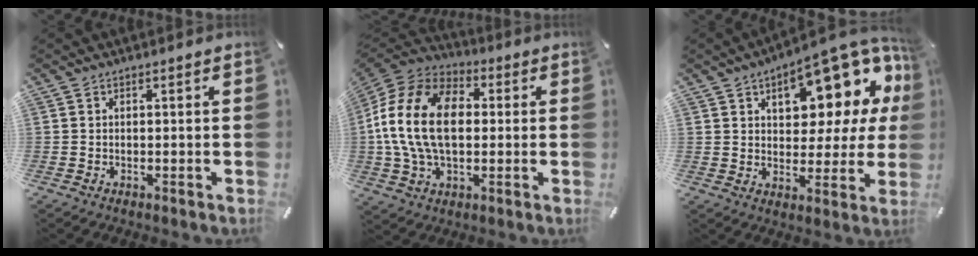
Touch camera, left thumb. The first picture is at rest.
{"total": 18.8, "force": [0.1, 12.8, 13.8], "torque": [-0.303, 0.020, -0.001]}
{"total": 16.7, "force": [9.7, 8.4, 10.8], "torque": [-0.141, -0.067, 0.161]}